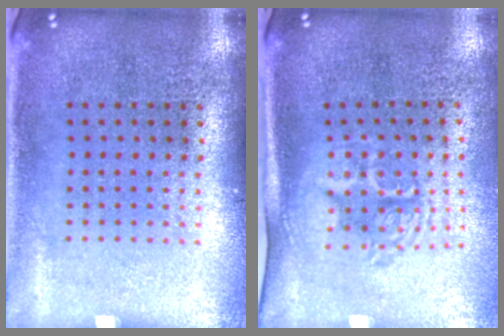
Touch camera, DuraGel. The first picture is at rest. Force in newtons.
{"total": 1.7, "press": 1.4, "slide": 1.1}